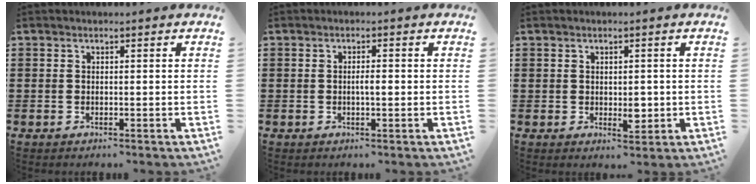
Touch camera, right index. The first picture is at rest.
{"total": 2.5, "force": [-0.1, 0.6, 2.4], "torque": [-0.045, 0.000, -0.003]}
{"total": 3.0, "force": [-0.1, 1.6, 2.4], "torque": [-0.038, -0.001, -0.003]}